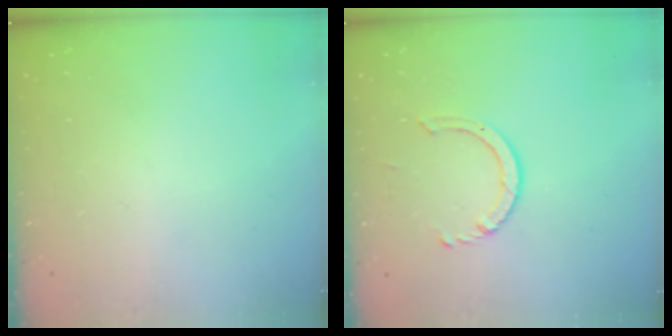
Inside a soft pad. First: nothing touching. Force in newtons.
{"total": 4.0, "press": 3.9, "slide": 0.5}